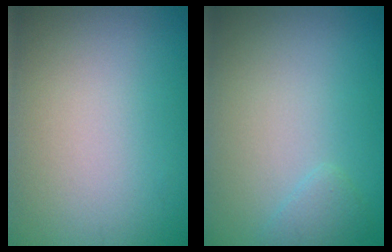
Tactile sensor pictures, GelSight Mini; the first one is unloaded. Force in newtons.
{"total": 1.0, "press": 1.0, "slide": 0.1}